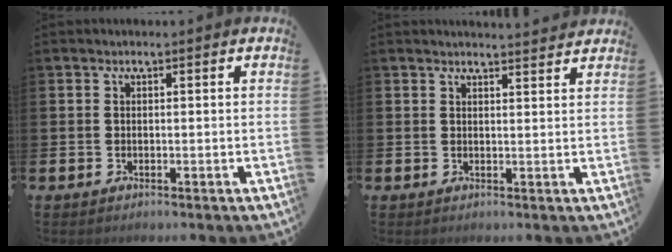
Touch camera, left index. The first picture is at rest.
{"total": 2.3, "force": [2.3, 0.0, -0.1], "torque": [0.006, -0.018, 0.040]}